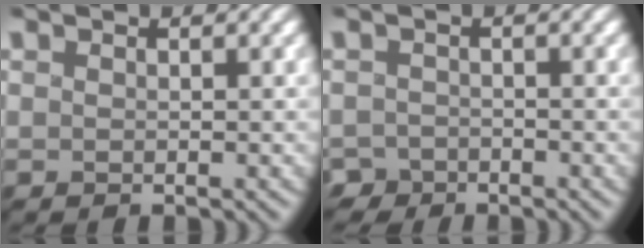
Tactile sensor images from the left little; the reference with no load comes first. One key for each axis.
{"total": 1.9, "fx": -1.6, "fy": 1.1, "fz": 0.0, "tx": 0.010, "ty": -0.001, "tz": -0.038}